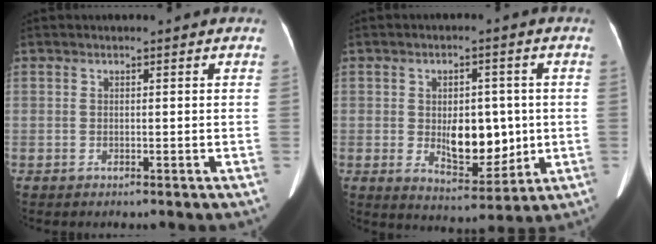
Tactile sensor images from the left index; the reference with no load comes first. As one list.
[{"total": 9.0, "force": [-0.4, 4.8, 7.7], "torque": [-0.118, -0.002, 0.005]}]